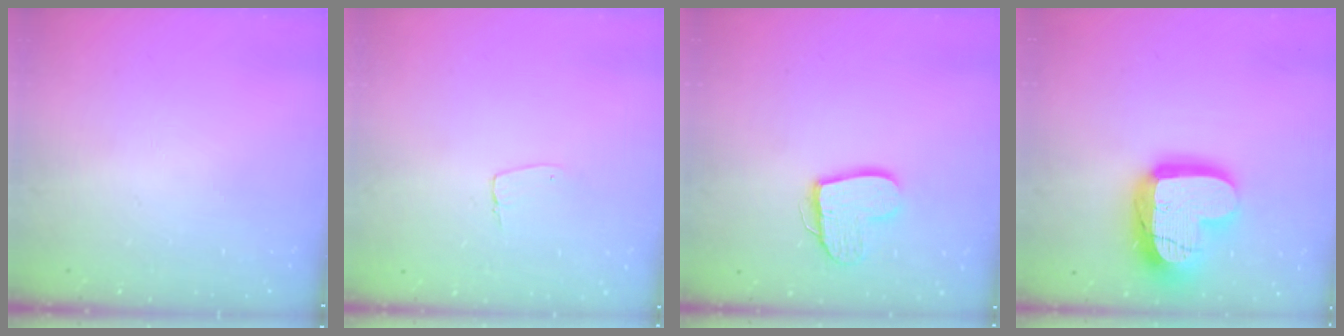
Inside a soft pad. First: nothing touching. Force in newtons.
{"total": 4.4, "press": 4.4, "slide": 0.3}
{"total": 11.8, "press": 11.7, "slide": 1.2}
{"total": 19.8, "press": 19.8, "slide": 1.5}